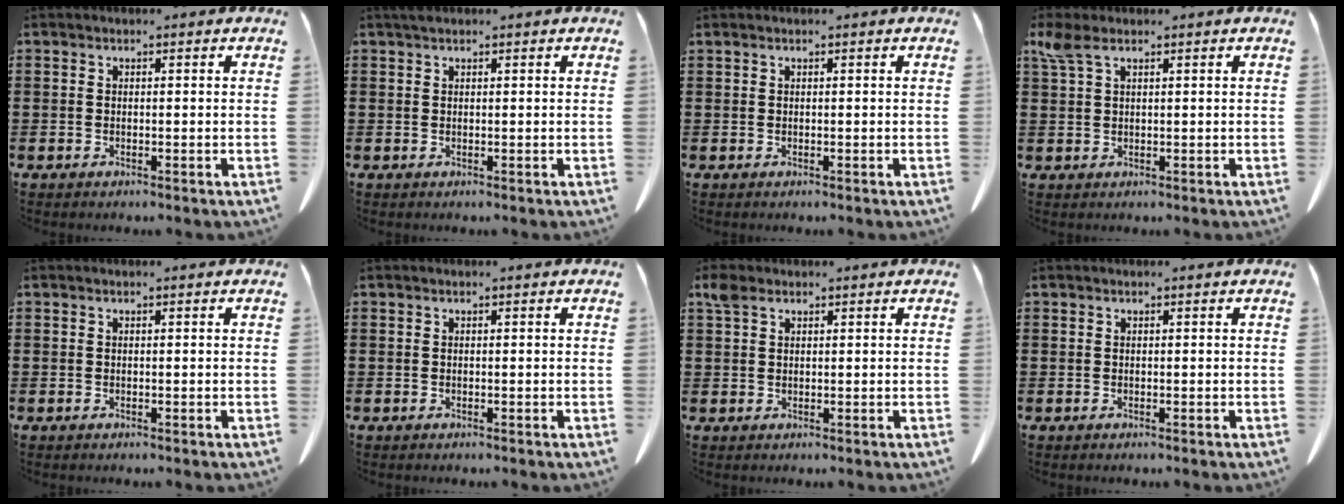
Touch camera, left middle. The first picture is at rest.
{"total": 0.6, "force": [0.5, 0.2, 0.4], "torque": [-0.009, 0.001, 0.009]}
{"total": 0.0}
{"total": 3.3, "force": [1.7, 1.2, 2.5], "torque": [-0.063, 0.001, 0.029]}
{"total": 0.0}
{"total": 0.0}
{"total": 2.2, "force": [1.4, 1.4, 1.1], "torque": [-0.027, 0.005, 0.026]}
{"total": 0.0}